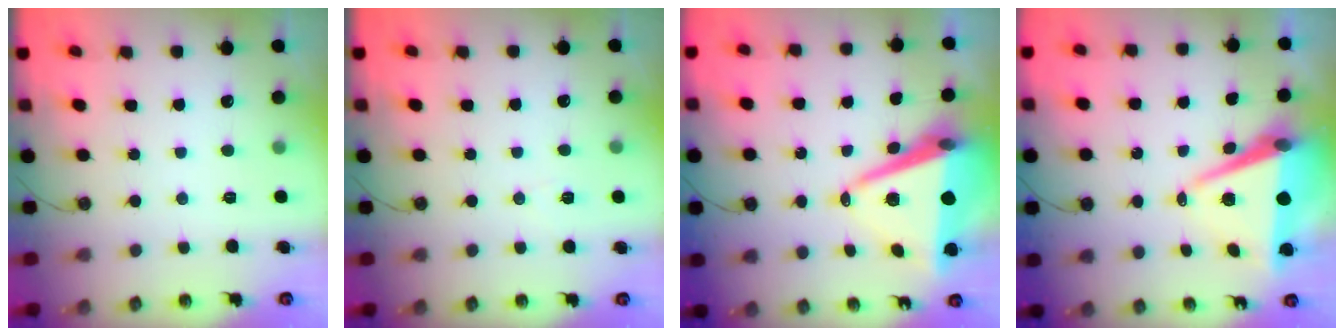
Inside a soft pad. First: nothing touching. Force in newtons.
{"total": 4.0, "press": 3.6, "slide": 1.8}
{"total": 12.7, "press": 12.0, "slide": 4.2}
{"total": 9.3, "press": 8.2, "slide": 4.3}